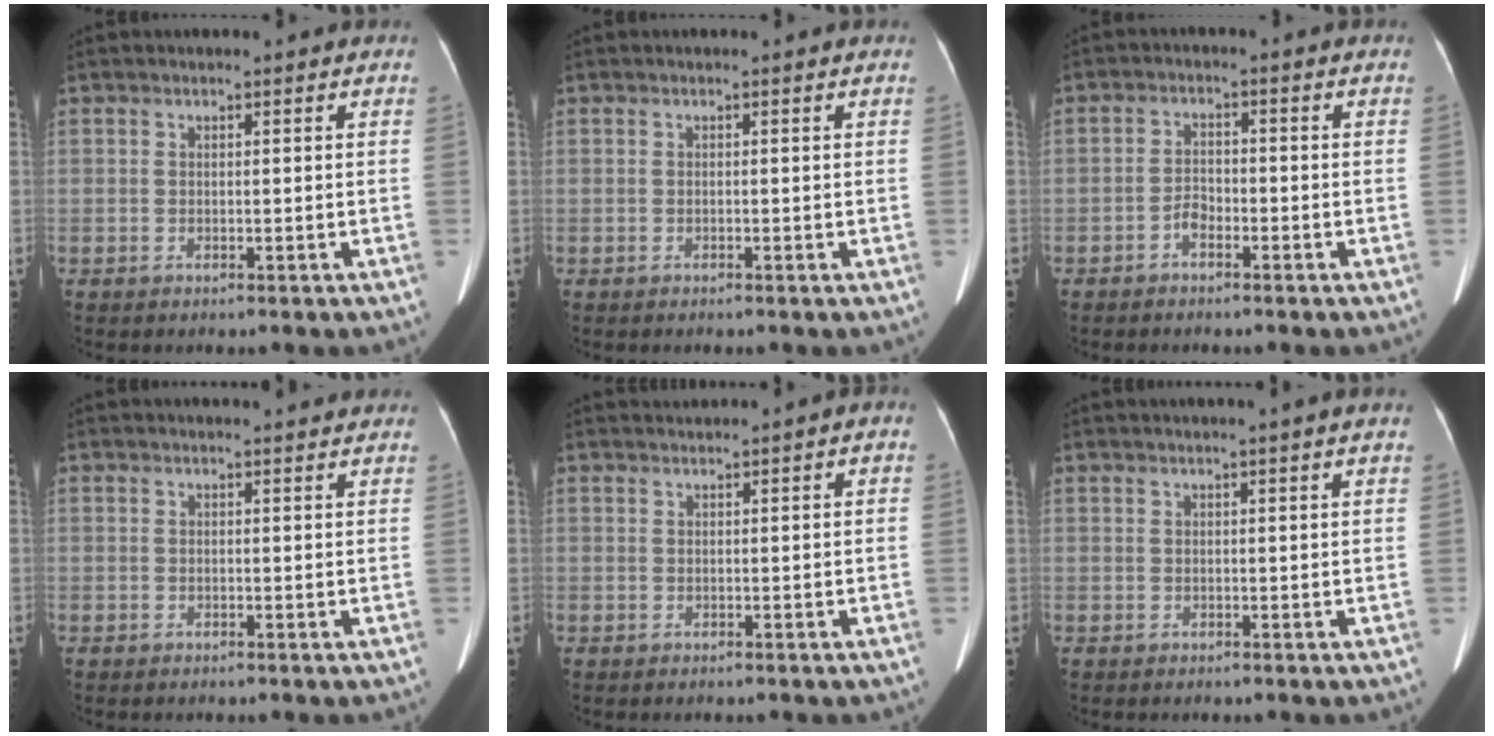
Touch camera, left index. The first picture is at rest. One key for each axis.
{"total": 0.0}
{"total": 2.5, "fx": -1.7, "fy": 1.1, "fz": 1.5, "tx": -0.029, "ty": 0.005, "tz": -0.032}
{"total": 3.1, "fx": 3.0, "fy": 0.5, "fz": 0.5, "tx": -0.009, "ty": 0.021, "tz": 0.035}
{"total": 0.6, "fx": 0.3, "fy": 0.4, "fz": 0.3, "tx": -0.002, "ty": 0.021, "tz": 0.009}
{"total": 1.9, "fx": 1.4, "fy": -0.7, "fz": 1.1, "tx": -0.018, "ty": 0.006, "tz": 0.027}